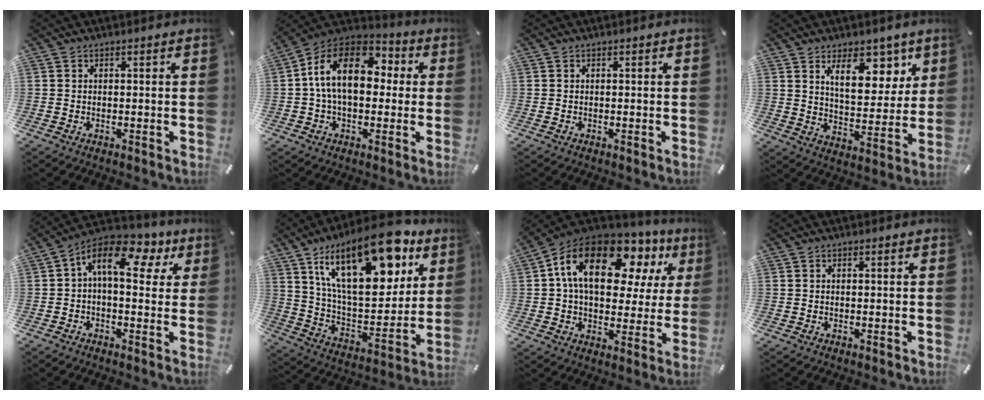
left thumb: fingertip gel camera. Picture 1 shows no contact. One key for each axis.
{"total": 15.7, "fx": 1.8, "fy": 10.1, "fz": 11.9, "tx": -0.229, "ty": 0.005, "tz": 0.026}
{"total": 0.0}
{"total": 12.8, "fx": 7.7, "fy": 7.1, "fz": 7.5, "tx": -0.096, "ty": -0.040, "tz": 0.132}
{"total": 12.8, "fx": 3.6, "fy": 6.8, "fz": 10.3, "tx": -0.176, "ty": -0.015, "tz": 0.060}
{"total": 27.2, "fx": 15.1, "fy": 12.2, "fz": 19.0, "tx": -0.315, "ty": -0.083, "tz": 0.252}
{"total": 20.6, "fx": 8.4, "fy": 12.4, "fz": 14.1, "tx": -0.252, "ty": -0.026, "tz": 0.142}
{"total": 0.5, "fx": 0.2, "fy": 0.1, "fz": 0.5, "tx": -0.009, "ty": 0.000, "tz": 0.002}